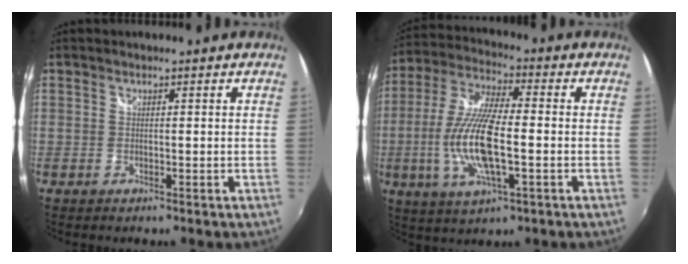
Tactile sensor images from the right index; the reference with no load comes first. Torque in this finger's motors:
{"motor_torque": [1.59, -0.55, 0.53, 0.14]}